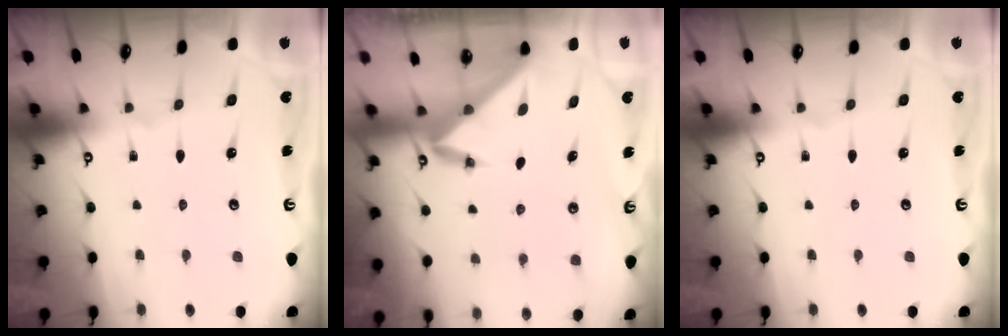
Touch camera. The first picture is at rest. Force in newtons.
{"total": 3.5, "press": 3.5, "slide": 0.4}
{"total": 0.0}